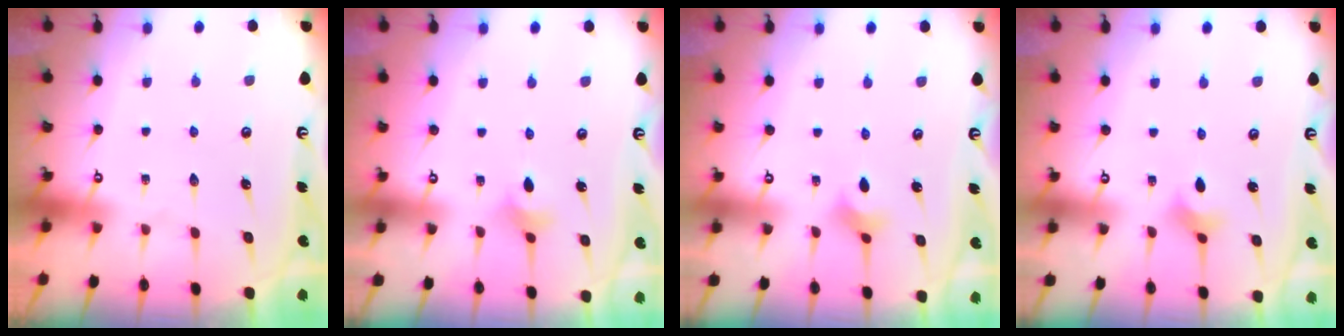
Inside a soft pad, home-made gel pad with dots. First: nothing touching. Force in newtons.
{"total": 3.7, "press": 3.7, "slide": 0.4}
{"total": 2.1, "press": 2.0, "slide": 0.5}
{"total": 2.1, "press": 2.0, "slide": 0.5}